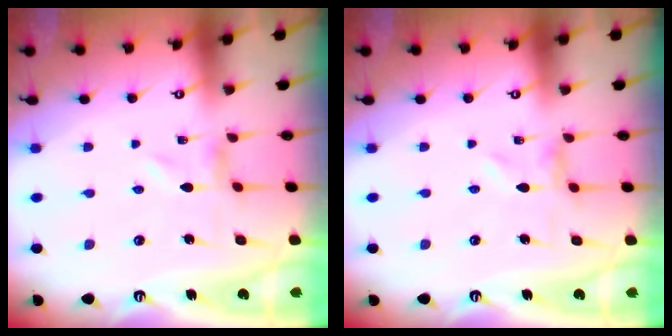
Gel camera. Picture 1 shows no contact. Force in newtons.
{"total": 0.0}